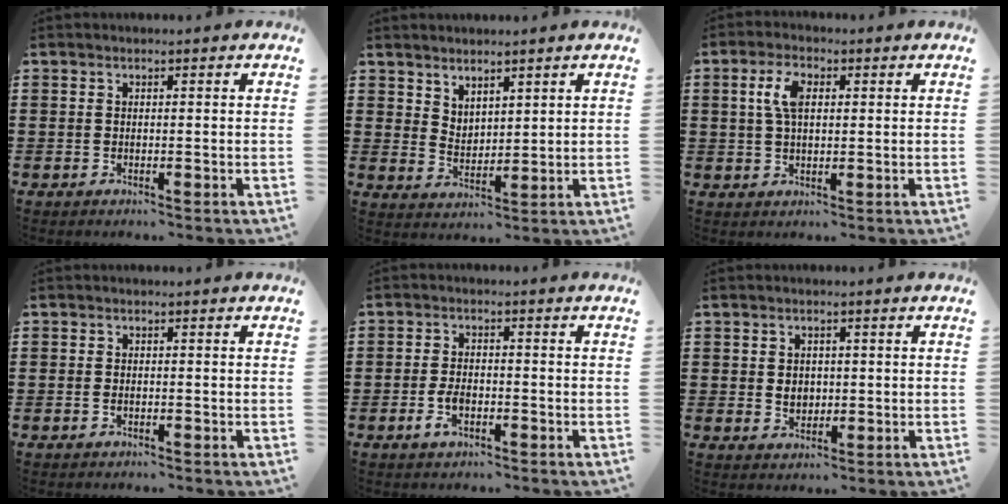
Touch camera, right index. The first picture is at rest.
{"total": 3.4, "force": [3.1, 1.3, -0.3], "torque": [-0.005, -0.006, 0.061]}
{"total": 5.0, "force": [1.3, 2.4, 4.2], "torque": [-0.090, 0.014, 0.021]}
{"total": 0.7, "force": [-0.2, 0.4, 0.6], "torque": [-0.014, -0.001, -0.003]}
{"total": 3.3, "force": [-1.2, 1.8, 2.5], "torque": [-0.061, -0.003, -0.026]}
{"total": 2.5, "force": [0.1, 2.1, 1.5], "torque": [-0.026, 0.004, -0.001]}